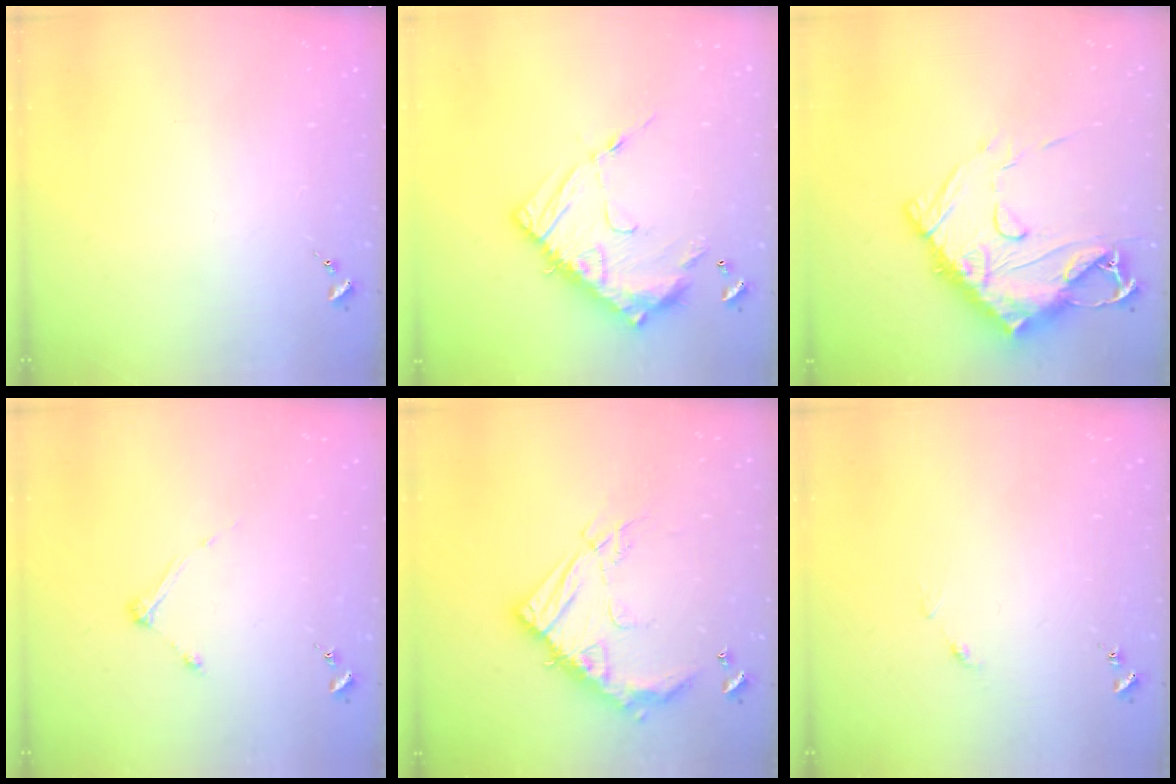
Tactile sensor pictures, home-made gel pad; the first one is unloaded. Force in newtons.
{"total": 16.6, "press": 16.6, "slide": 1.5}
{"total": 19.3, "press": 19.2, "slide": 1.9}
{"total": 4.9, "press": 4.9, "slide": 0.7}
{"total": 19.4, "press": 19.2, "slide": 2.1}
{"total": 4.6, "press": 4.6, "slide": 0.4}